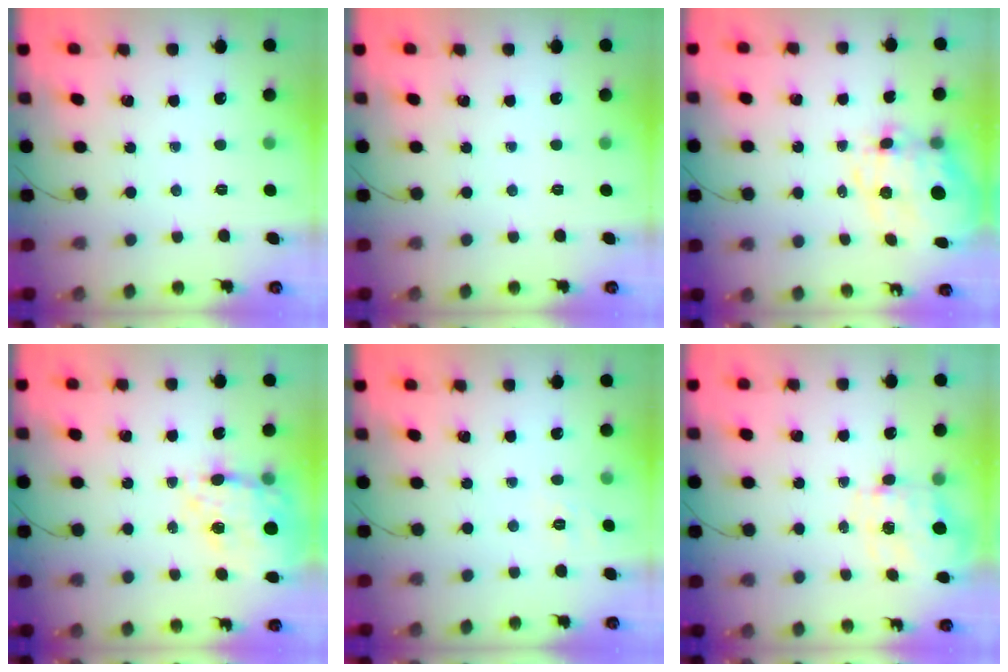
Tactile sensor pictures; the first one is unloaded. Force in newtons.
{"total": 0.0}
{"total": 13.6, "press": 13.3, "slide": 2.9}
{"total": 15.8, "press": 15.4, "slide": 3.8}
{"total": 2.6, "press": 2.0, "slide": 1.7}
{"total": 3.5, "press": 3.4, "slide": 1.0}